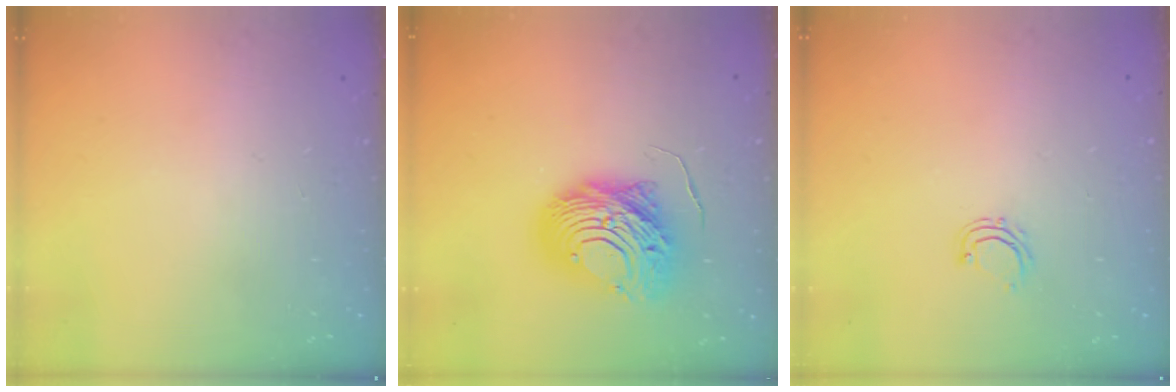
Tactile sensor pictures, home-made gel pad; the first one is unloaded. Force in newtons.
{"total": 12.6, "press": 12.6, "slide": 1.3}
{"total": 5.2, "press": 5.1, "slide": 1.0}